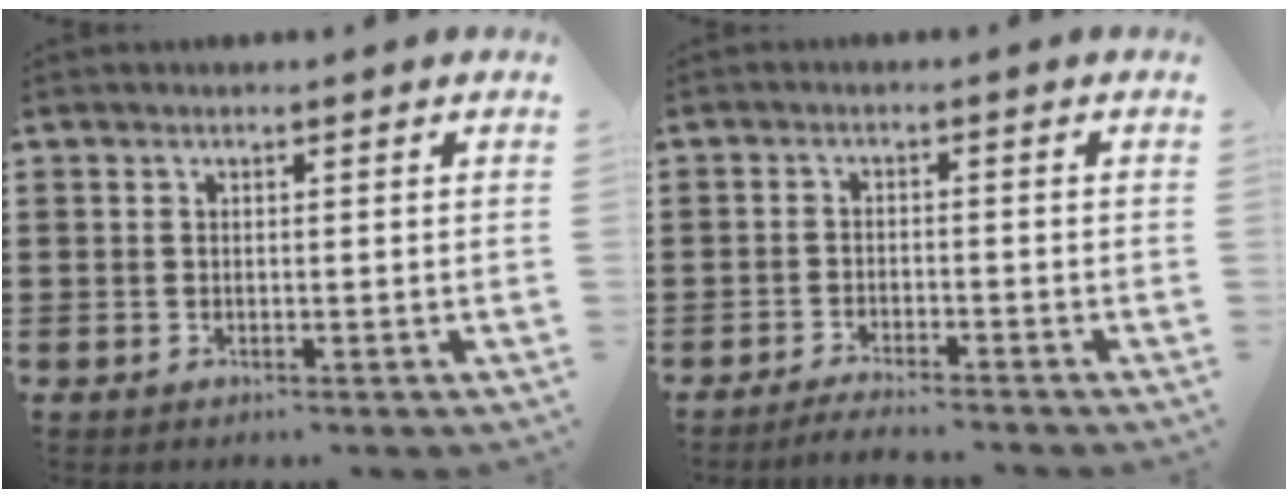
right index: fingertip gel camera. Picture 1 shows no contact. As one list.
[{"total": 2.4, "force": [-2.3, -0.1, 0.3], "torque": [-0.009, 0.002, -0.048]}]